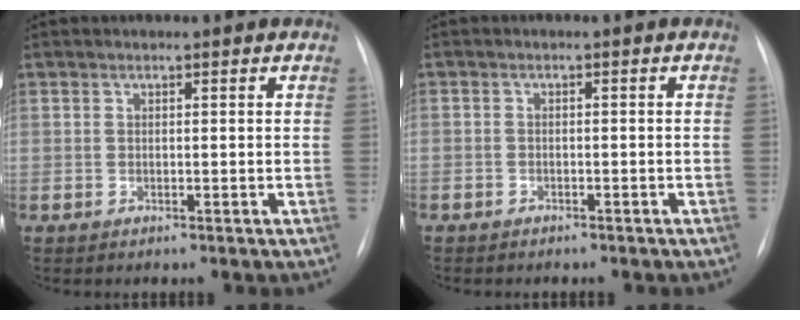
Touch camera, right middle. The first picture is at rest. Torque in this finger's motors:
{"motor_torque": [0.79, -1.35, -0.13, -0.21]}